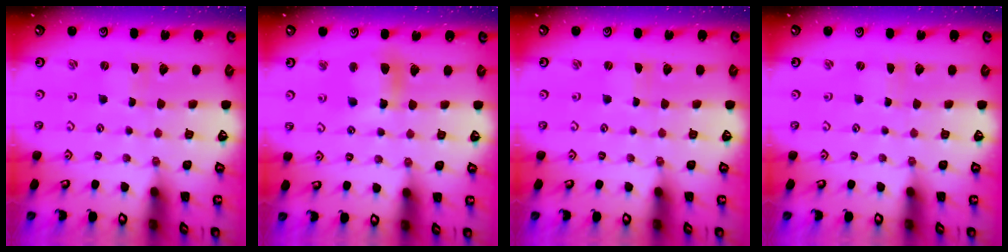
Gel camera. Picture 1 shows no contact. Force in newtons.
{"total": 9.1, "press": 9.0, "slide": 1.4}
{"total": 0.0}
{"total": 0.0}